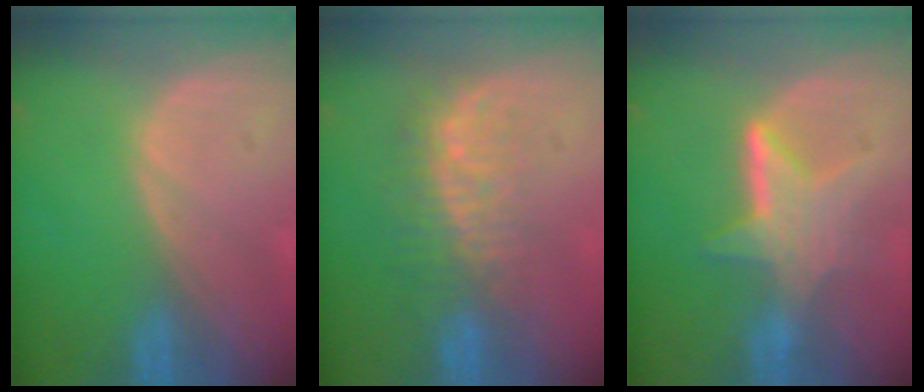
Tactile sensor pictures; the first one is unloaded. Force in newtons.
{"total": 8.0, "press": 7.4, "slide": 3.0}
{"total": 6.2, "press": 6.0, "slide": 1.4}